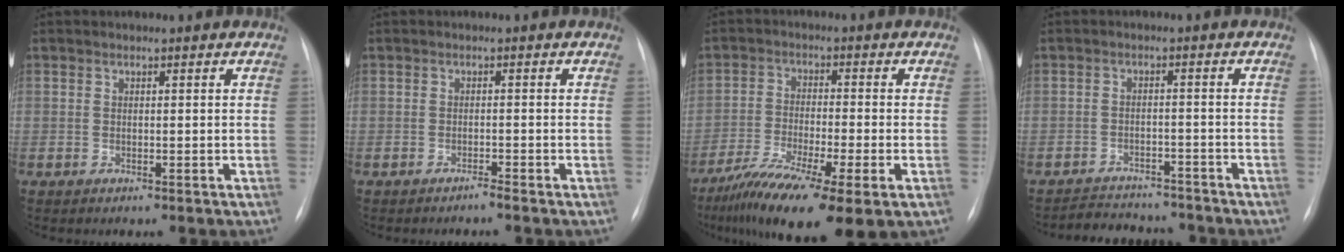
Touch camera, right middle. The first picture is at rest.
{"total": 0.9, "force": [-0.9, -0.2, 0.3], "torque": [-0.004, 0.000, -0.015]}
{"total": 14.6, "force": [-8.8, 2.0, 11.5], "torque": [-0.190, -0.031, -0.148]}
{"total": 8.4, "force": [-7.9, 2.5, 1.5], "torque": [-0.018, 0.011, -0.107]}